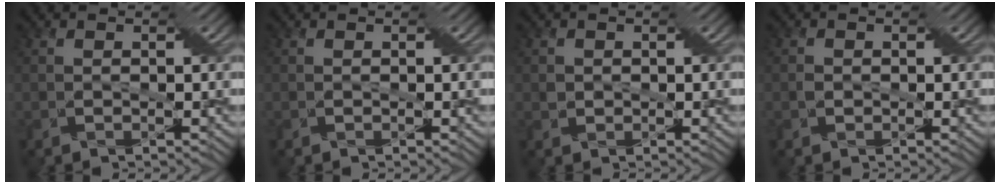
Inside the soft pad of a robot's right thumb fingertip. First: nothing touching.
{"total": 0.0}
{"total": 1.3, "force": [0.3, 1.2, 0.5], "torque": [-0.013, -0.001, 0.001]}
{"total": 0.6, "force": [-0.2, 0.5, 0.3], "torque": [-0.008, 0.000, -0.005]}